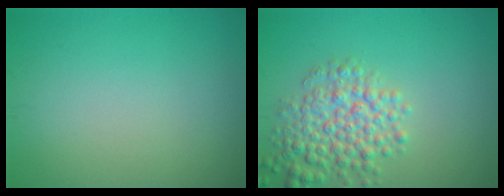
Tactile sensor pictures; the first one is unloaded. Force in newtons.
{"total": 5.0, "press": 5.0, "slide": 0.2}